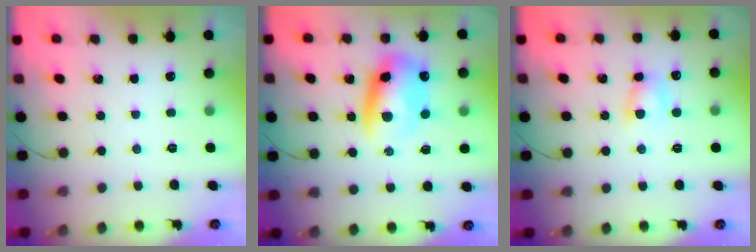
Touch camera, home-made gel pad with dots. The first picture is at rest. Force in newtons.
{"total": 10.4, "press": 10.1, "slide": 2.6}
{"total": 4.7, "press": 4.6, "slide": 0.9}